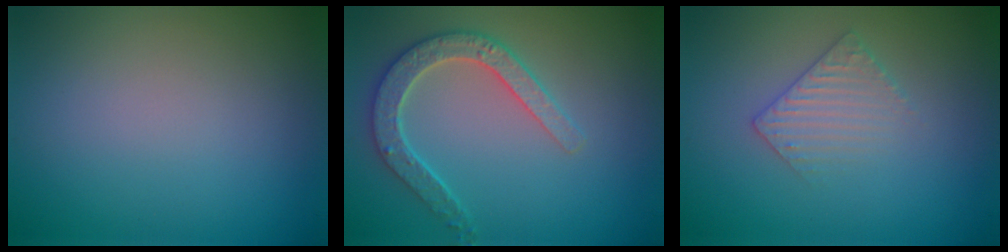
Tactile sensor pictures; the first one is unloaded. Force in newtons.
{"total": 3.6, "press": 3.4, "slide": 1.4}
{"total": 2.2, "press": 2.2, "slide": 0.5}